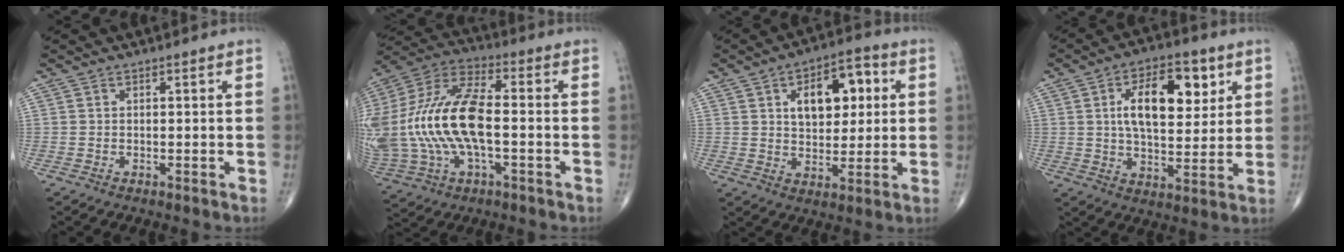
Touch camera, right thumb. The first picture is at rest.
{"total": 26.0, "force": [-1.8, 12.9, 22.5], "torque": [-0.525, 0.025, -0.024]}
{"total": 12.7, "force": [3.4, 7.3, 9.8], "torque": [-0.107, 0.005, 0.050]}
{"total": 14.8, "force": [4.6, 7.6, 11.9], "torque": [-0.157, -0.013, 0.075]}